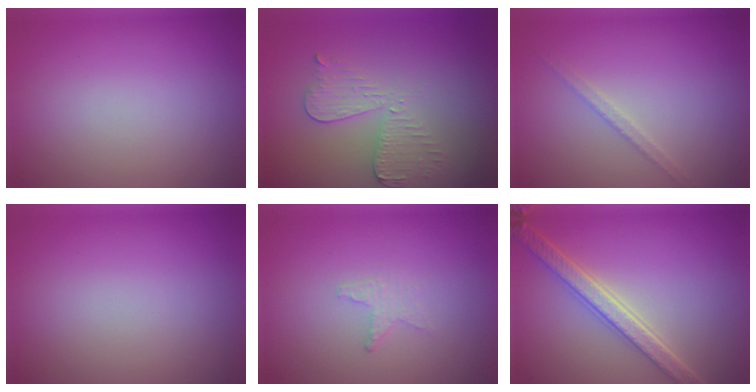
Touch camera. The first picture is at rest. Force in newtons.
{"total": 2.9, "press": 2.7, "slide": 1.2}
{"total": 1.3, "press": 1.3, "slide": 0.2}
{"total": 0.0}
{"total": 1.2, "press": 1.2, "slide": 0.4}
{"total": 4.9, "press": 3.9, "slide": 3.0}